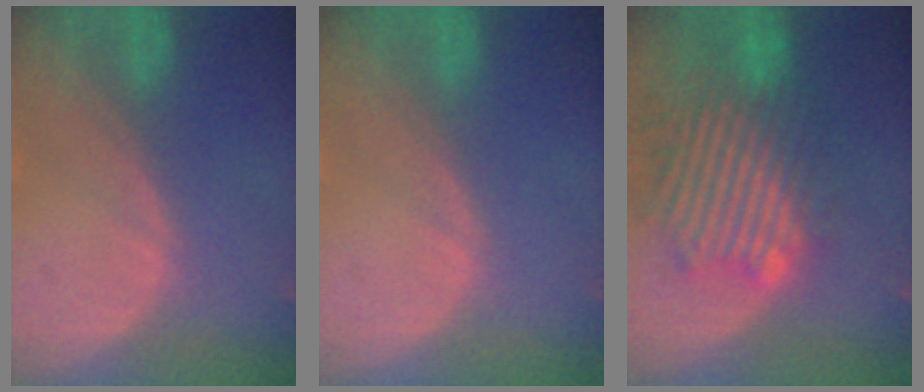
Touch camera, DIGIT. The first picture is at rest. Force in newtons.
{"total": 0.0}
{"total": 10.7, "press": 10.1, "slide": 3.7}